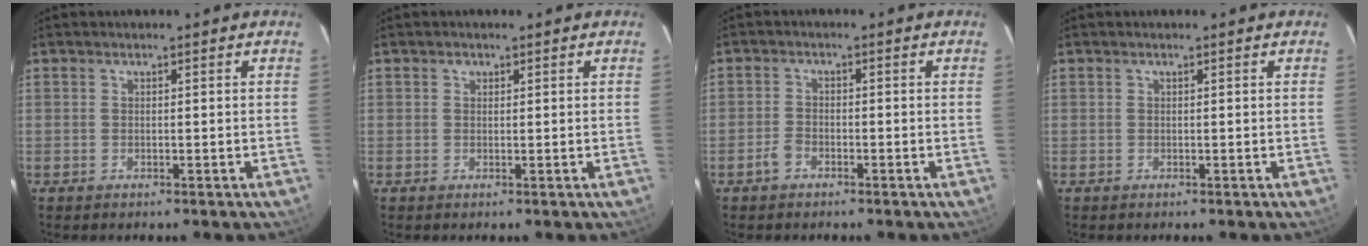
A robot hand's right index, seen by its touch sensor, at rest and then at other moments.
{"total": 0.7, "force": [0.3, 0.6, 0.0], "torque": [0.001, 0.004, 0.003]}
{"total": 2.4, "force": [-1.7, 1.2, 1.2], "torque": [-0.034, 0.006, -0.036]}
{"total": 0.0}